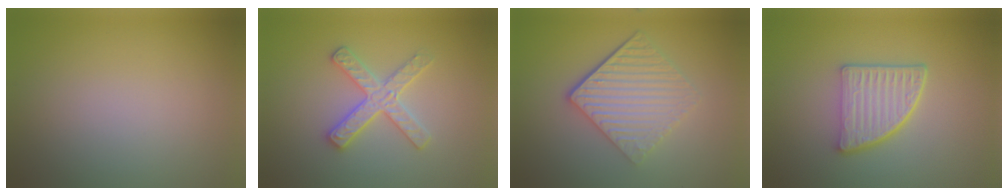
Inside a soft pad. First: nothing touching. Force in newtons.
{"total": 2.9, "press": 2.9, "slide": 0.5}
{"total": 5.6, "press": 3.9, "slide": 3.9}
{"total": 5.0, "press": 3.7, "slide": 3.4}